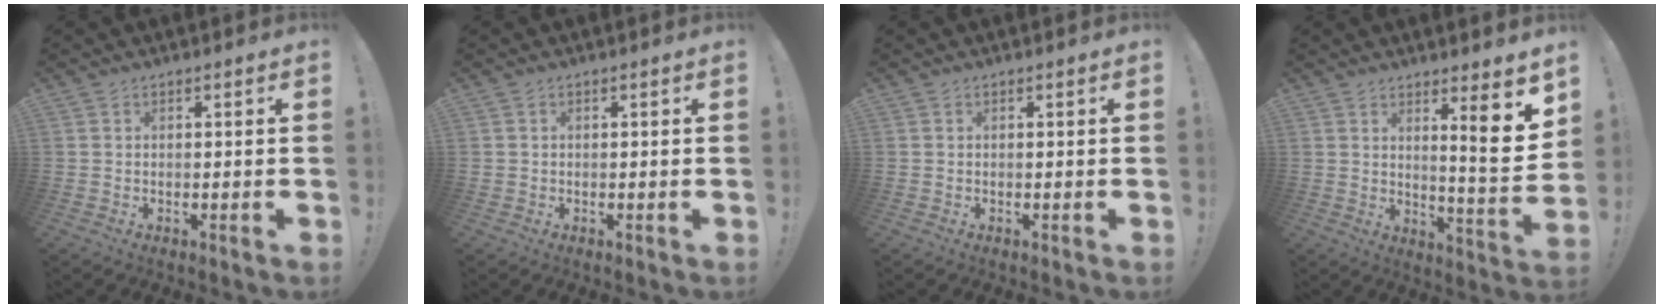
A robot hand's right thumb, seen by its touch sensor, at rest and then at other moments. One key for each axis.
{"total": 0.6, "fx": -0.1, "fy": 0.5, "fz": 0.1, "tx": 0.000, "ty": 0.002, "tz": -0.002}
{"total": 0.0}
{"total": 10.7, "fx": 5.0, "fy": 0.5, "fz": 9.4, "tx": -0.118, "ty": -0.049, "tz": 0.071}